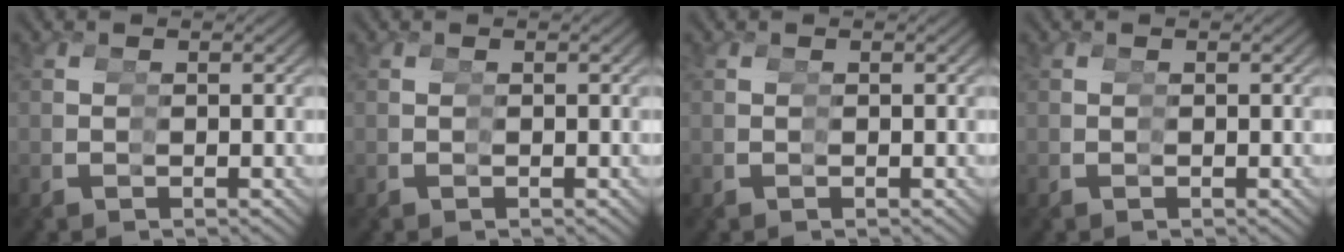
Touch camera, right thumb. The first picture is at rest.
{"total": 0.0}
{"total": 0.0}
{"total": 0.0}